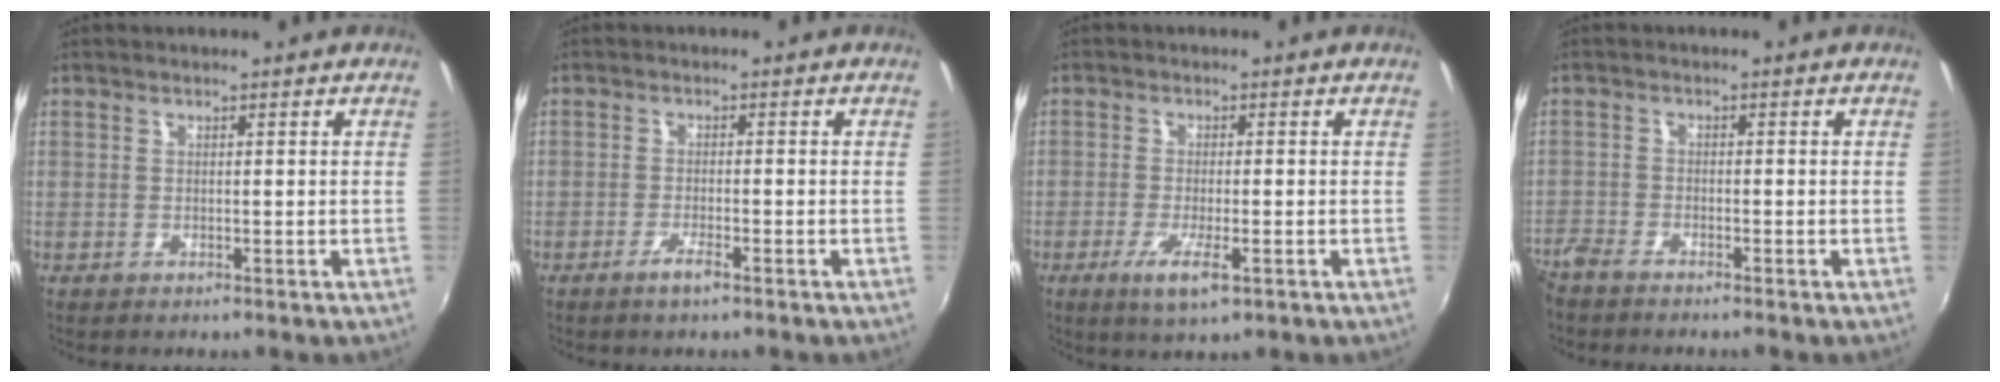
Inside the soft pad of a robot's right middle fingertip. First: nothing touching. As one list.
[{"total": 2.5, "force": [-1.7, 0.2, 1.8], "torque": [-0.042, -0.004, -0.035]}, {"total": 5.7, "force": [-2.7, 1.2, 4.8], "torque": [-0.102, -0.016, -0.047]}, {"total": 4.1, "force": [-3.8, 0.7, 1.3], "torque": [-0.043, -0.016, -0.078]}]